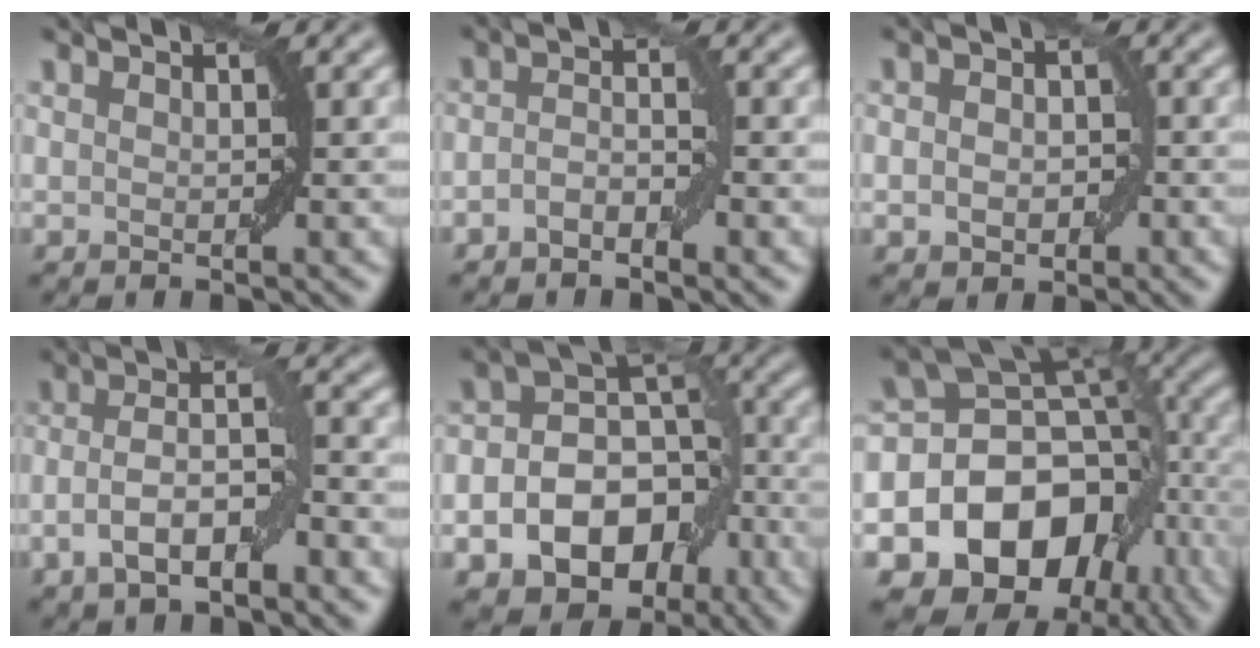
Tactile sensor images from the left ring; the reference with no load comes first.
{"total": 1.9, "force": [-1.0, 0.8, 1.4], "torque": [-0.028, 0.006, -0.023]}
{"total": 3.3, "force": [-0.5, 2.5, 2.1], "torque": [-0.013, 0.000, -0.015]}
{"total": 5.9, "force": [-2.4, 2.3, 4.9], "torque": [-0.086, 0.012, -0.049]}
{"total": 12.1, "force": [-5.3, 9.0, 6.1], "torque": [-0.081, -0.013, -0.088]}
{"total": 15.1, "force": [-5.4, 10.7, 9.1], "torque": [-0.148, -0.017, -0.088]}